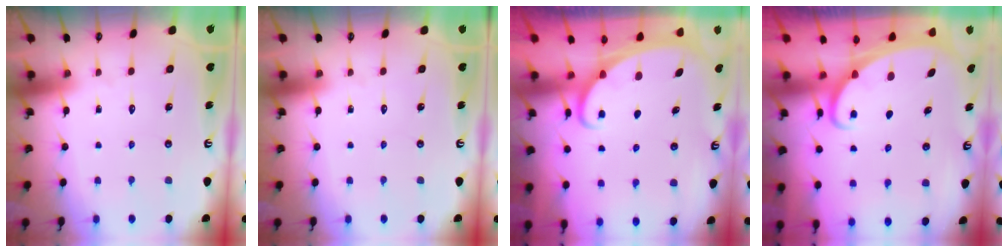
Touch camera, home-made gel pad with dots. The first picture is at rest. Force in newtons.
{"total": 0.0}
{"total": 2.1, "press": 2.0, "slide": 0.3}
{"total": 1.9, "press": 1.9, "slide": 0.3}